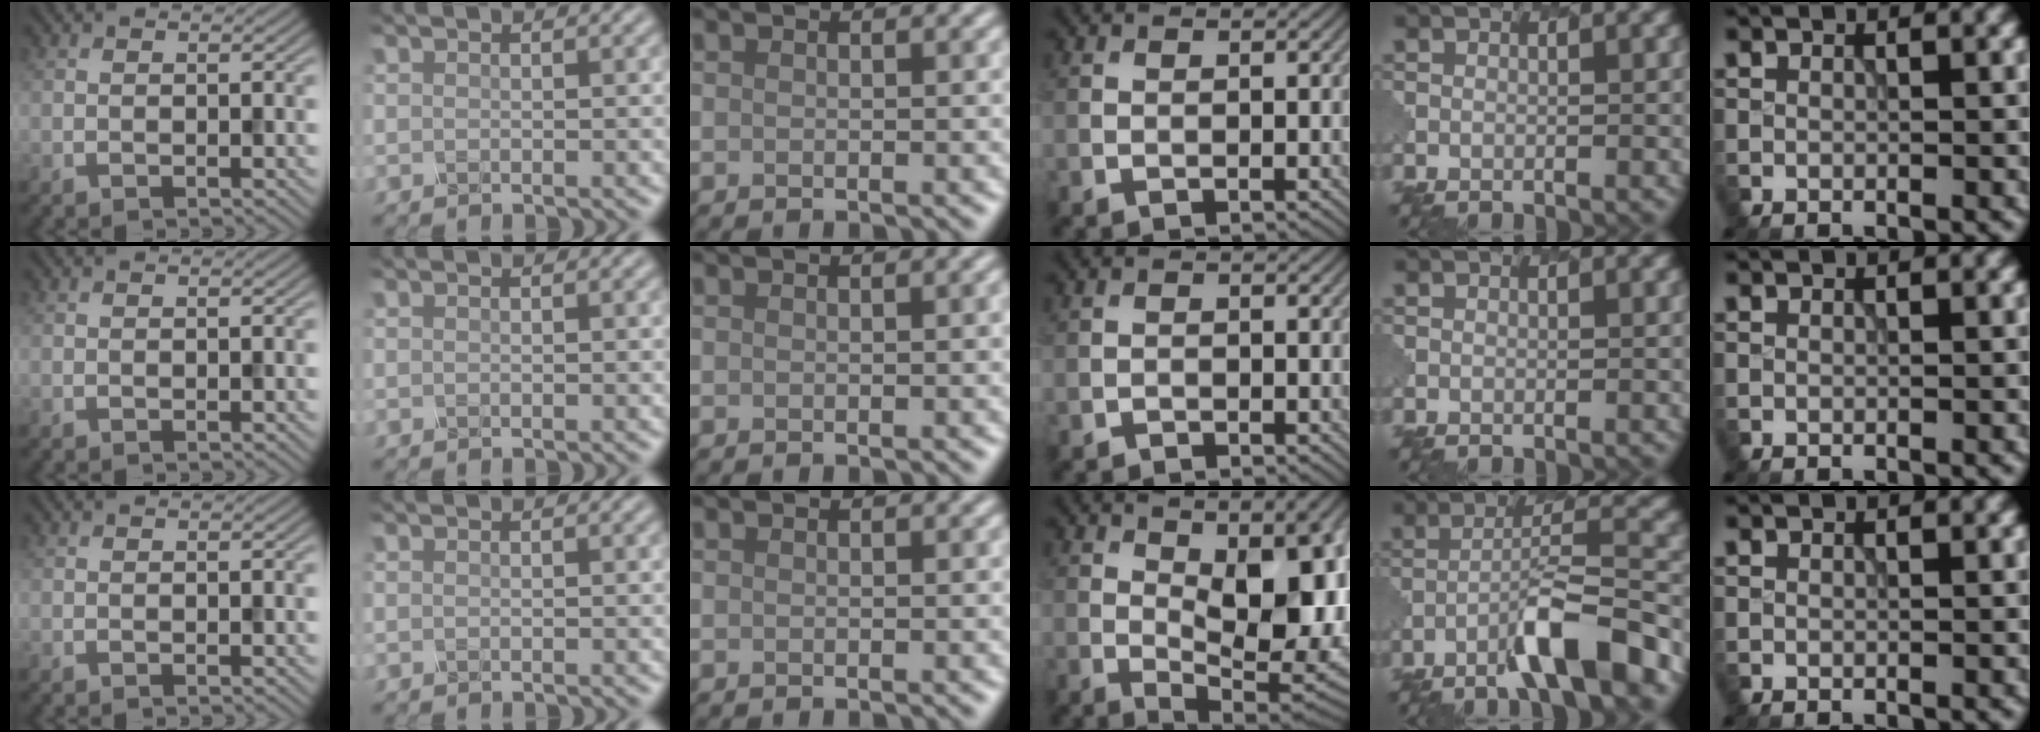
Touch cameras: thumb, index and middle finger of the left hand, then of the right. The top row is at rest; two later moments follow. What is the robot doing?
{"motion": "unscrew", "object": "spray bottle"}